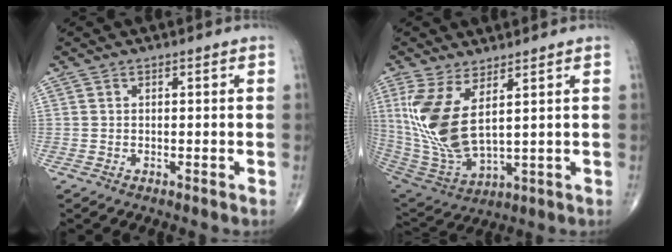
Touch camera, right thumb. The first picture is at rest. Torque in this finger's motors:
{"motor_torque": [-0.08, 0.79, 0.74, -0.28, 0.54]}